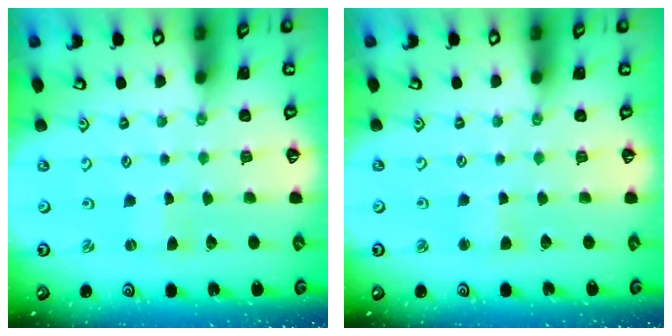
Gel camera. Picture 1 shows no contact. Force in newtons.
{"total": 3.0, "press": 3.0, "slide": 0.4}